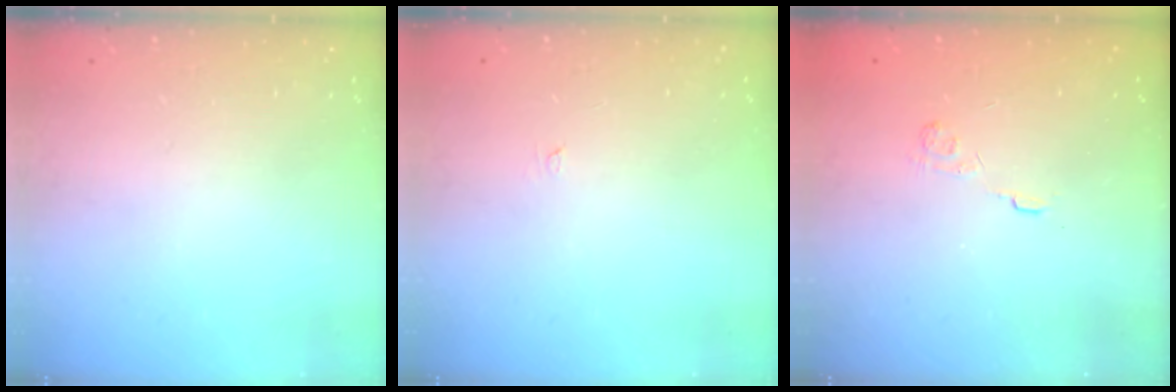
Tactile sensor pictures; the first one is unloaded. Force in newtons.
{"total": 2.6, "press": 2.6, "slide": 0.3}
{"total": 2.3, "press": 1.8, "slide": 1.4}